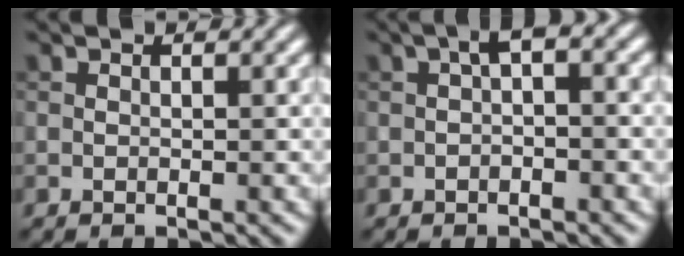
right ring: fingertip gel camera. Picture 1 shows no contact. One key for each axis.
{"total": 2.0, "fx": 0.1, "fy": 0.7, "fz": 1.8, "tx": -0.029, "ty": 0.009, "tz": -0.001}